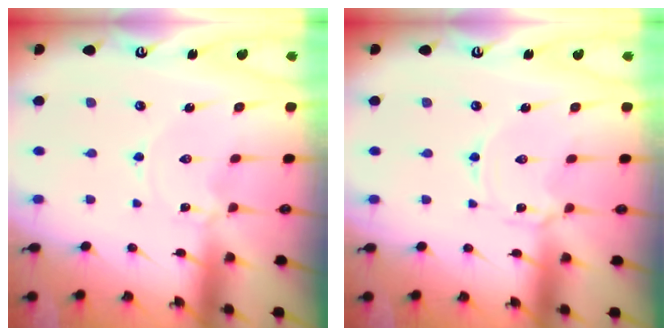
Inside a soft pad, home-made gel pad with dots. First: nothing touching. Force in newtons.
{"total": 1.6, "press": 1.6, "slide": 0.3}